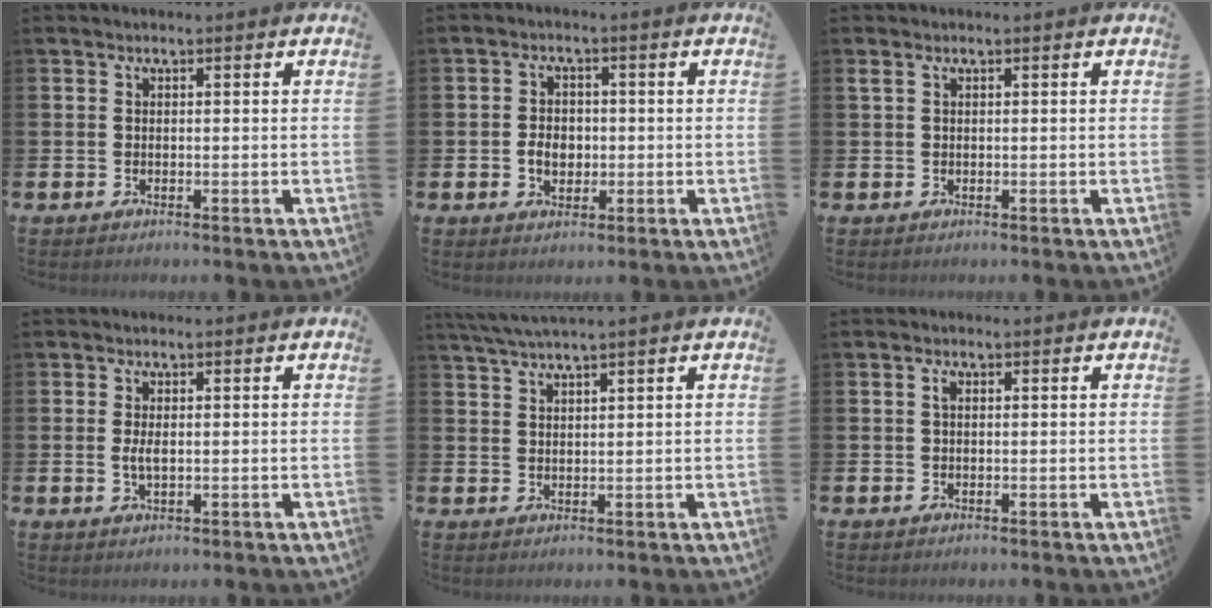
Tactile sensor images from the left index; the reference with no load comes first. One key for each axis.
{"total": 3.3, "fx": -0.5, "fy": 2.6, "fz": 2.0, "tx": -0.024, "ty": -0.001, "tz": -0.016}
{"total": 0.6, "fx": 0.3, "fy": 0.2, "fz": 0.5, "tx": -0.018, "ty": 0.007, "tz": 0.006}
{"total": 2.0, "fx": 0.1, "fy": 0.8, "fz": 1.8, "tx": -0.031, "ty": 0.001, "tz": 0.001}
{"total": 3.1, "fx": 2.8, "fy": -0.4, "fz": 1.3, "tx": -0.034, "ty": -0.003, "tz": 0.052}
{"total": 1.0, "fx": 0.3, "fy": 0.5, "fz": 0.8, "tx": -0.015, "ty": 0.005, "tz": 0.003}